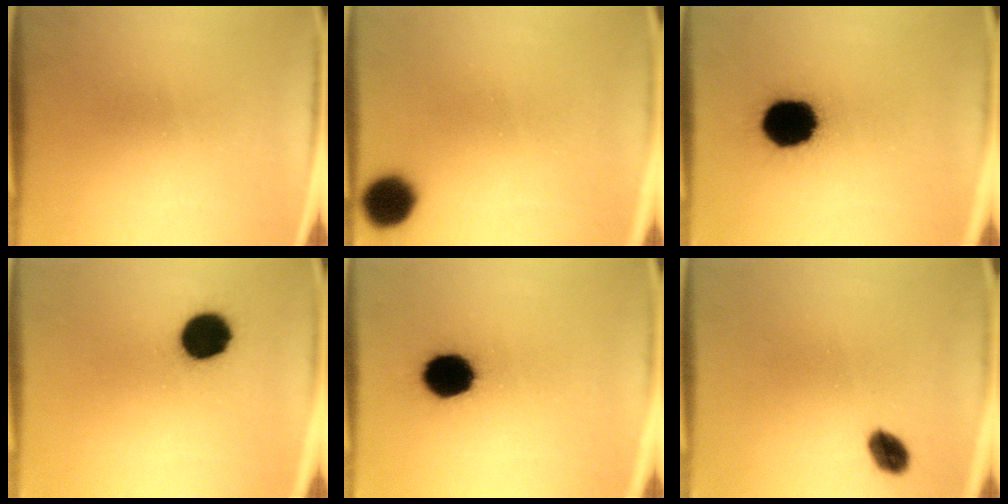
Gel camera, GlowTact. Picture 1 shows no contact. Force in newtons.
{"total": 7.4}
{"total": 17.4}
{"total": 11.4}
{"total": 11.9}
{"total": 4.3}